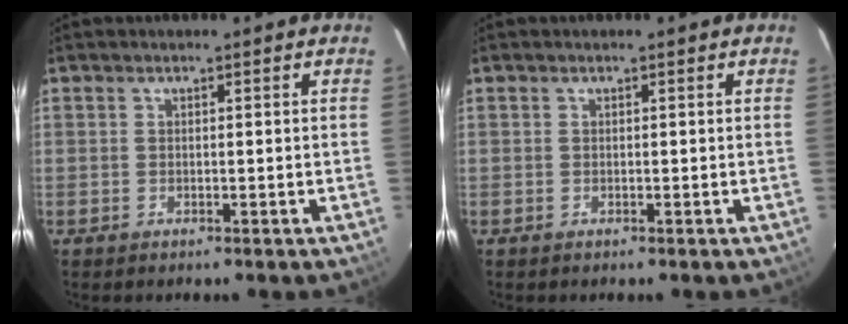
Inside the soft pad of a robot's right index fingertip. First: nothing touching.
{"total": 0.0}